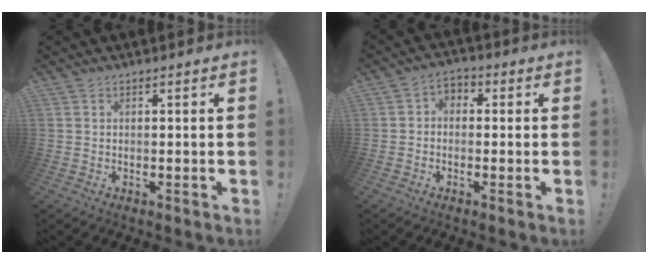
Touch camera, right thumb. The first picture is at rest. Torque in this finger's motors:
{"motor_torque": [0.29, 1.11, 0.65, -0.12, 0.00]}